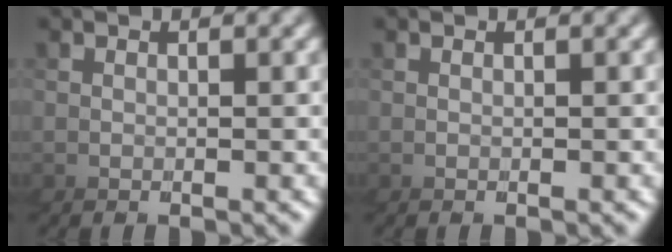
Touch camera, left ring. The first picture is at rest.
{"total": 0.0}